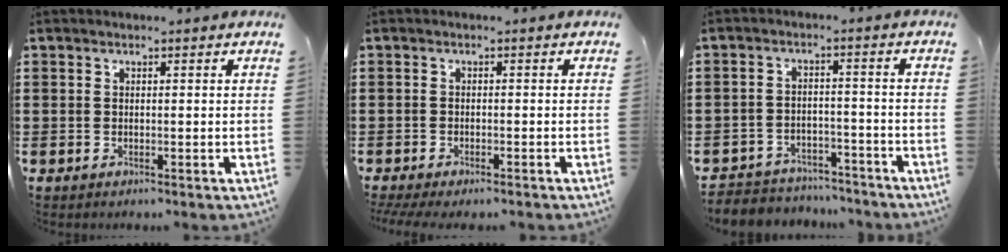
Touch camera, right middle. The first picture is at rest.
{"total": 1.2, "force": [-1.1, 0.1, 0.4], "torque": [-0.011, -0.001, -0.020]}
{"total": 4.0, "force": [-3.9, 0.9, -0.3], "torque": [-0.002, 0.003, -0.086]}